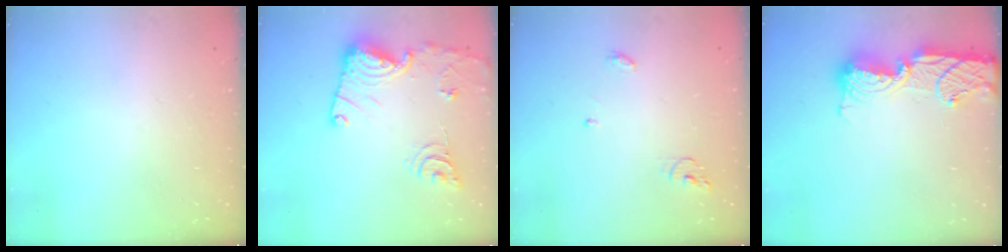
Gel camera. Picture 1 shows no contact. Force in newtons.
{"total": 16.2, "press": 16.2, "slide": 1.1}
{"total": 4.6, "press": 4.5, "slide": 0.3}
{"total": 16.2, "press": 16.2, "slide": 1.1}